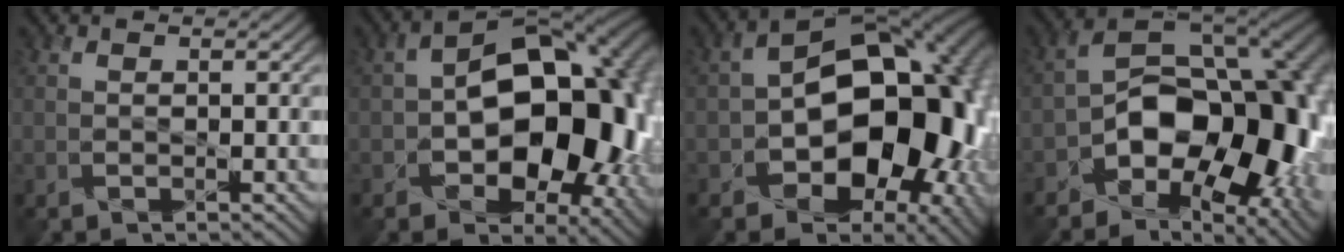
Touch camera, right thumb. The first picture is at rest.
{"total": 18.1, "force": [-1.5, 11.9, 13.6], "torque": [-0.152, -0.023, -0.018]}
{"total": 19.4, "force": [-3.1, 12.9, 14.1], "torque": [-0.162, -0.028, -0.045]}
{"total": 18.5, "force": [-5.4, 11.9, 13.2], "torque": [-0.178, -0.022, -0.066]}